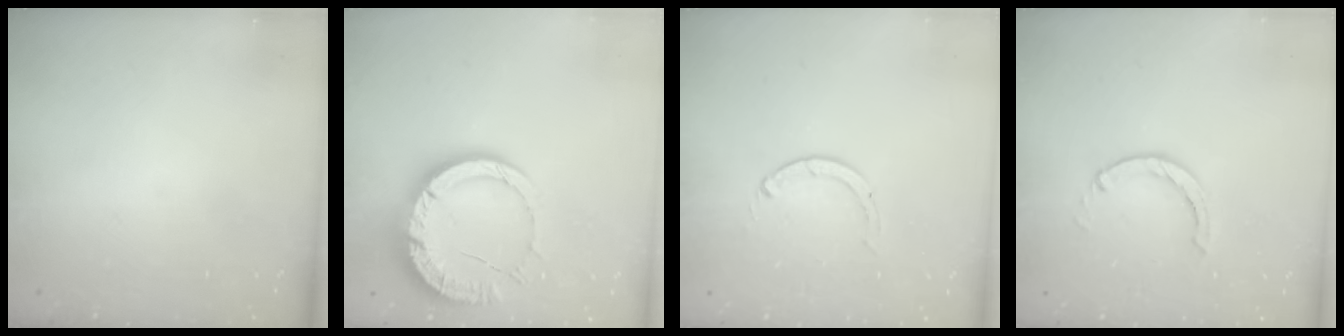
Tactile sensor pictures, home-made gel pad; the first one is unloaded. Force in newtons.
{"total": 13.4, "press": 13.3, "slide": 1.1}
{"total": 0.0}
{"total": 0.0}